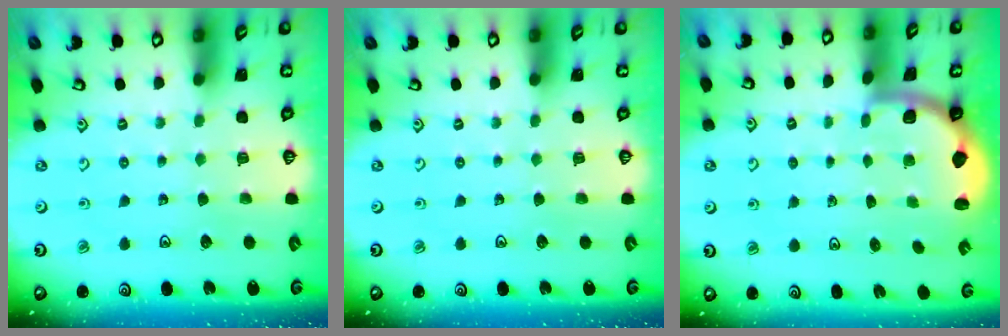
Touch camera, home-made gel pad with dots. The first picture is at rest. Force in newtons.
{"total": 0.0}
{"total": 1.8, "press": 1.7, "slide": 0.3}